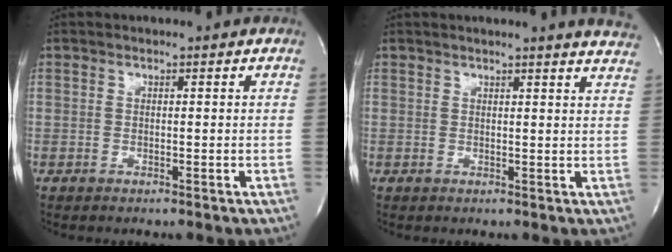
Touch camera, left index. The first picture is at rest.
{"total": 9.8, "force": [9.3, -0.4, 3.3], "torque": [-0.040, -0.040, 0.082]}